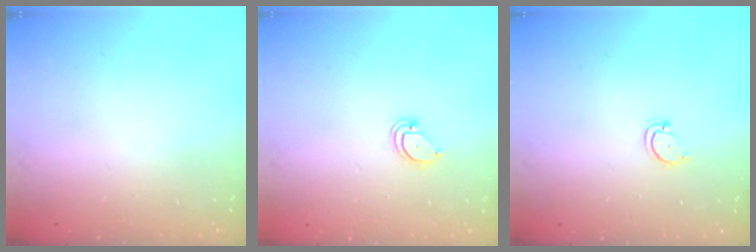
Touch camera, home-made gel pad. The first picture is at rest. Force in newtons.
{"total": 2.9, "press": 2.9, "slide": 0.2}
{"total": 2.8, "press": 2.8, "slide": 0.3}